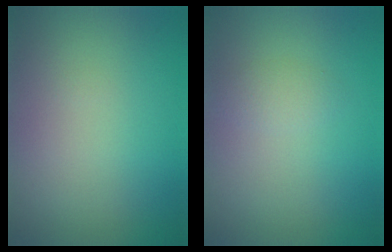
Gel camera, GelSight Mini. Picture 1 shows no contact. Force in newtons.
{"total": 1.1, "press": 1.1, "slide": 0.1}